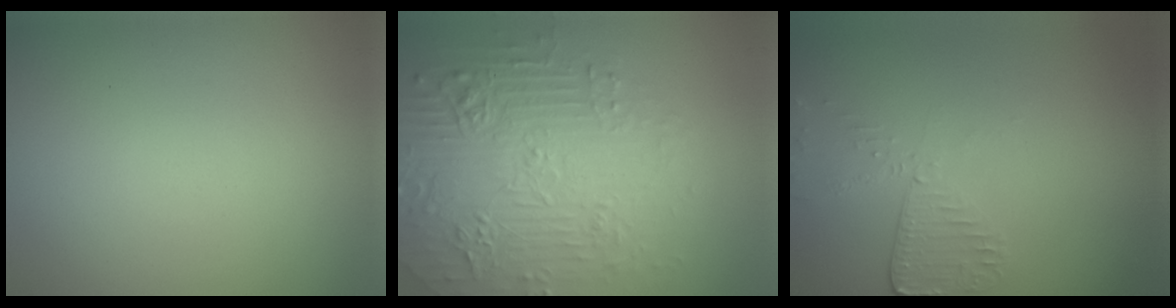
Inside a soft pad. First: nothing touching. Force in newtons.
{"total": 7.3, "press": 5.4, "slide": 4.8}
{"total": 2.6, "press": 2.3, "slide": 1.2}